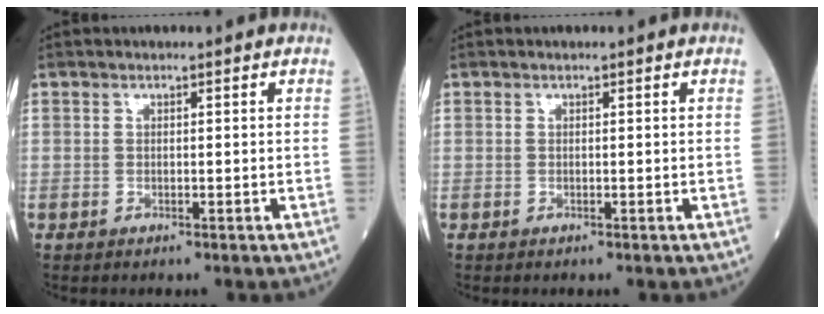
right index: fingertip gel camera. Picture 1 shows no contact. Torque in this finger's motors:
{"motor_torque": [0.00, 0.00, 0.00, 0.00]}